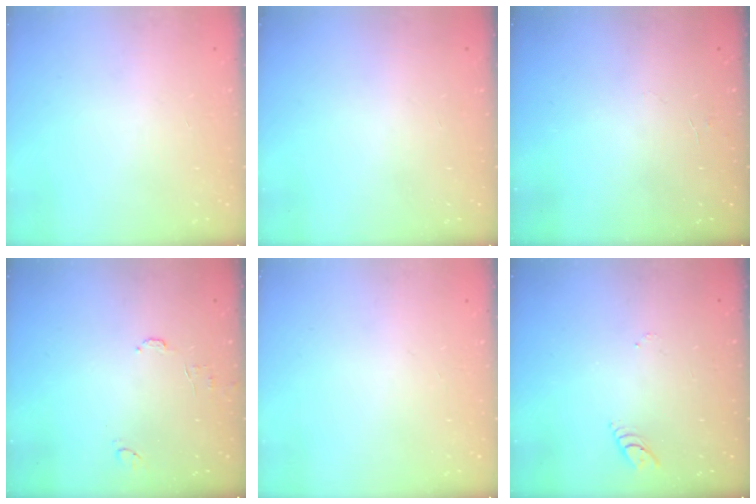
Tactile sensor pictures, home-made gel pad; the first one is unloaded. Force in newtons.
{"total": 0.0}
{"total": 3.6, "press": 3.6, "slide": 0.3}
{"total": 6.4, "press": 6.4, "slide": 0.6}
{"total": 0.0}
{"total": 3.0, "press": 3.0, "slide": 0.3}